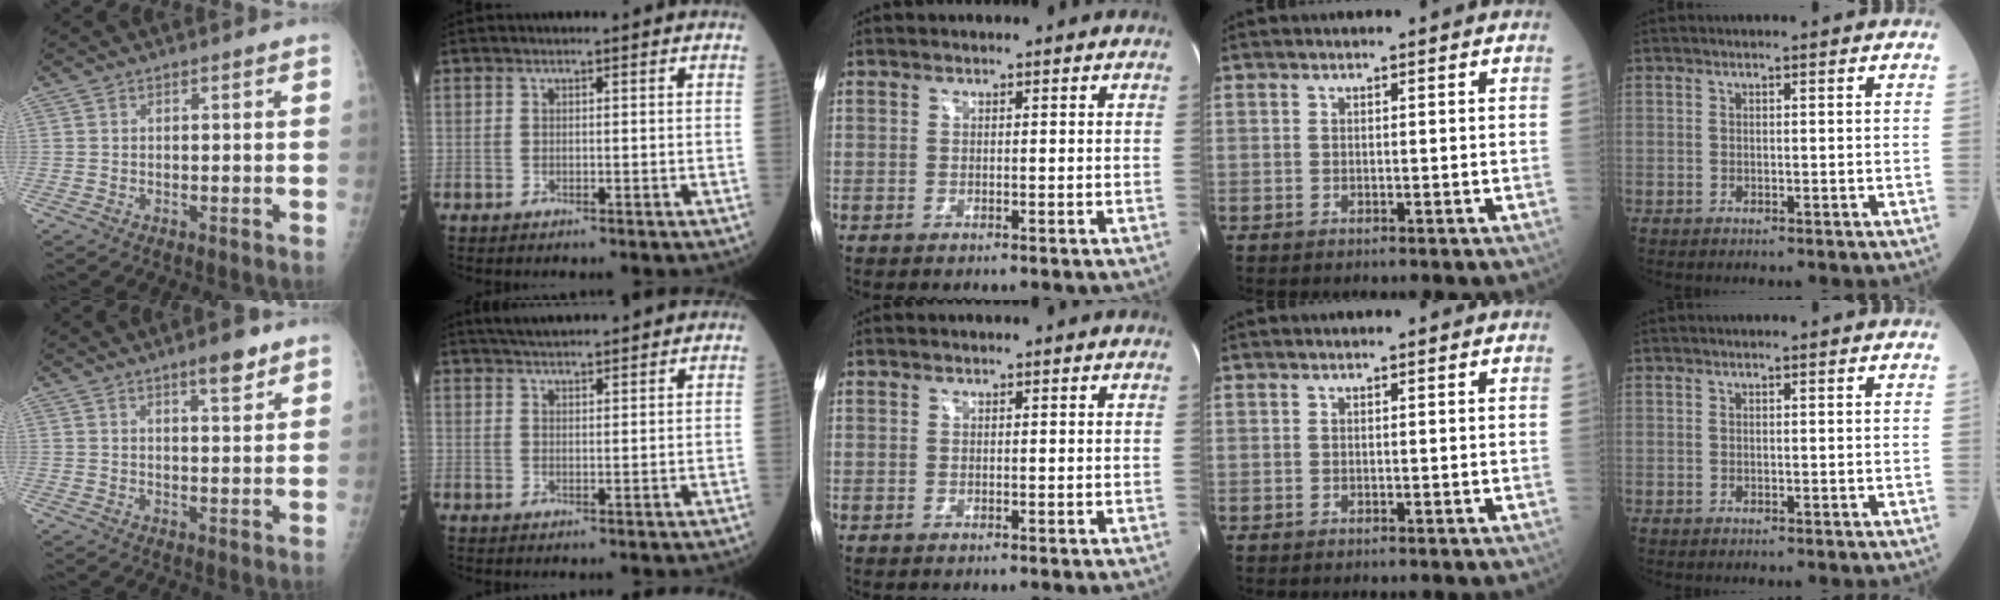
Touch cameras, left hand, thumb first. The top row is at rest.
{"thumb": {"total": 5.1, "force": [3.4, 1.3, 3.5], "torque": [-0.043, -0.020, 0.049]}, "index": {"total": 7.2, "force": [6.6, 0.7, 2.7], "torque": [-0.043, 0.032, 0.102]}}